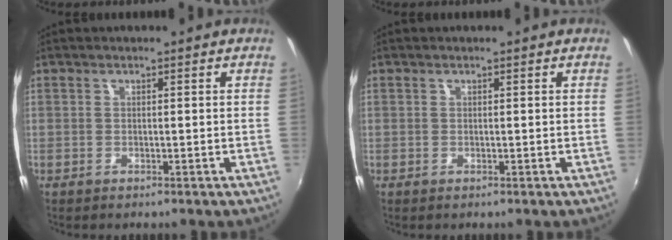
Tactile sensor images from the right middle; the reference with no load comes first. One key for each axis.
{"total": 0.0}